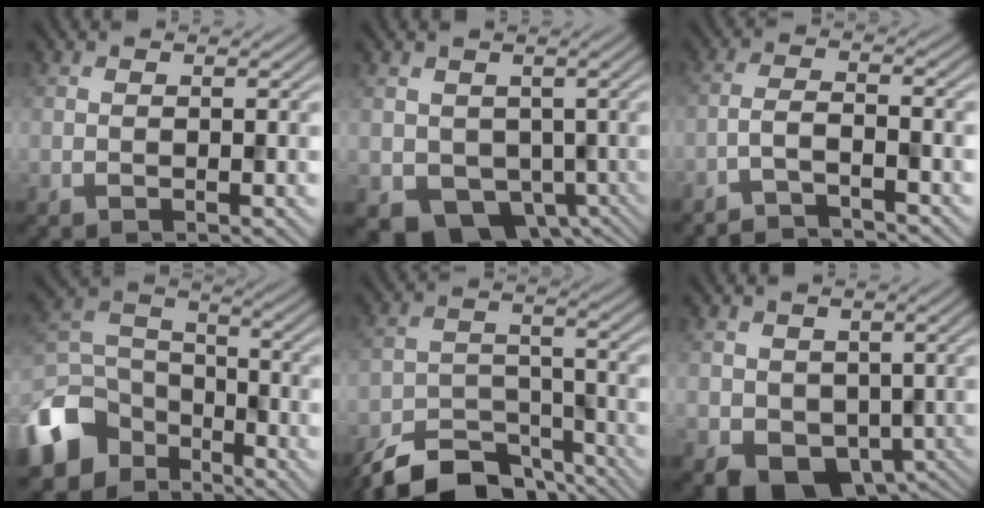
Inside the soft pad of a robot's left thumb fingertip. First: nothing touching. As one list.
[{"total": 5.8, "force": [-1.3, 5.0, 2.7], "torque": [-0.053, -0.034, -0.013]}, {"total": 3.5, "force": [-3.0, 0.5, 1.7], "torque": [-0.013, 0.007, -0.070]}, {"total": 11.2, "force": [-7.7, 7.2, 3.9], "torque": [-0.108, -0.018, -0.159]}, {"total": 9.3, "force": [-8.0, 3.5, 3.1], "torque": [-0.050, -0.014, -0.140]}, {"total": 5.4, "force": [-0.8, 4.6, 2.8], "torque": [-0.052, -0.033, -0.002]}]